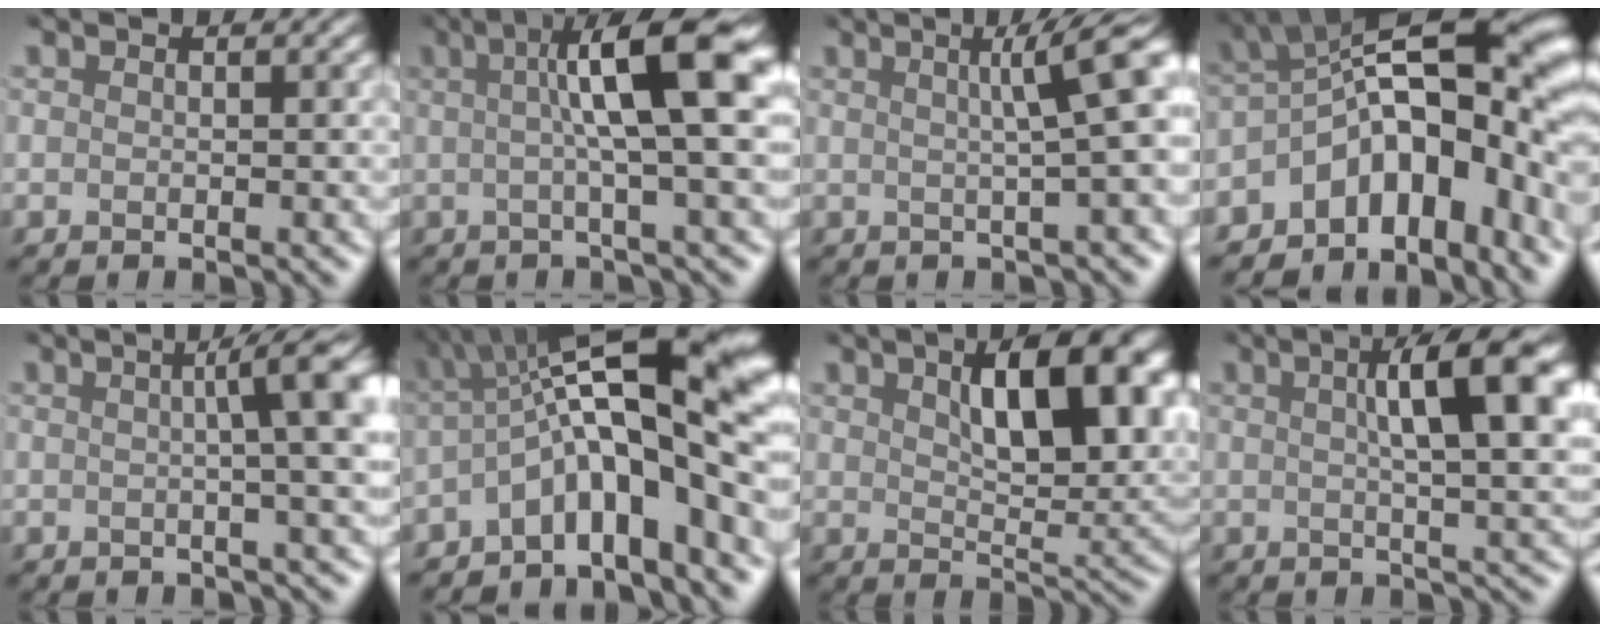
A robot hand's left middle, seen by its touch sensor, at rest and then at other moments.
{"total": 7.9, "force": [1.9, 0.7, 7.7], "torque": [-0.109, 0.019, 0.034]}
{"total": 5.1, "force": [1.0, 0.3, 5.0], "torque": [-0.067, 0.018, 0.022]}
{"total": 12.2, "force": [-3.7, 6.3, 9.8], "torque": [-0.131, 0.028, -0.058]}
{"total": 6.7, "force": [1.1, 1.1, 6.5], "torque": [-0.068, 0.018, 0.021]}
{"total": 12.4, "force": [-1.2, 3.4, 11.9], "torque": [-0.180, 0.031, -0.014]}
{"total": 8.5, "force": [3.4, 2.5, 7.4], "torque": [-0.108, 0.010, 0.065]}
{"total": 7.8, "force": [2.1, 1.2, 7.5], "torque": [-0.087, 0.023, 0.037]}